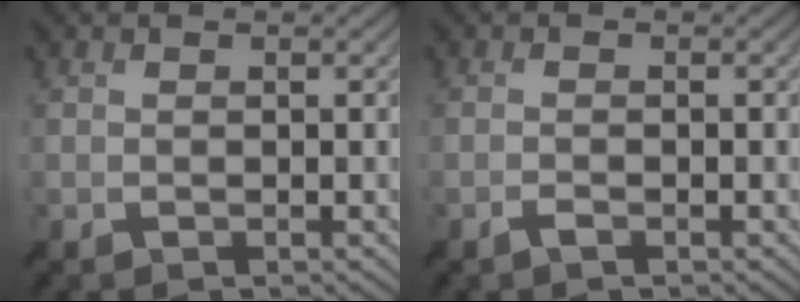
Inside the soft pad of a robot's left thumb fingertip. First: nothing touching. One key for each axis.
{"total": 1.0, "fx": -0.7, "fy": 0.2, "fz": 0.7, "tx": -0.012, "ty": 0.003, "tz": -0.015}